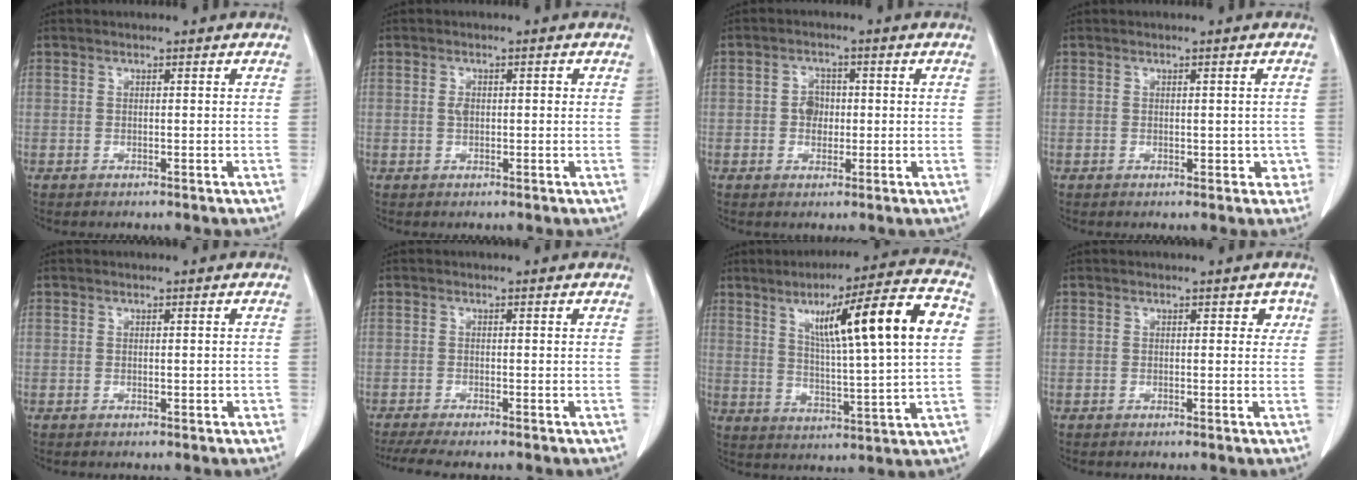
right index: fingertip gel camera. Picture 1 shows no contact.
{"total": 1.6, "force": [-0.1, 1.0, 1.3], "torque": [-0.025, 0.007, -0.001]}
{"total": 3.0, "force": [-0.3, 2.4, 1.8], "torque": [-0.027, 0.007, -0.006]}
{"total": 2.7, "force": [-0.7, 1.6, 2.0], "torque": [-0.010, 0.006, -0.006]}
{"total": 0.8, "force": [-0.3, 0.3, 0.7], "torque": [-0.012, 0.000, -0.002]}
{"total": 5.6, "force": [-4.6, 0.1, 3.0], "torque": [-0.043, -0.013, -0.072]}
{"total": 17.3, "force": [4.9, 0.3, 16.5], "torque": [-0.252, 0.017, 0.074]}
{"total": 1.2, "force": [0.4, 0.8, 0.8], "torque": [-0.001, 0.005, -0.001]}